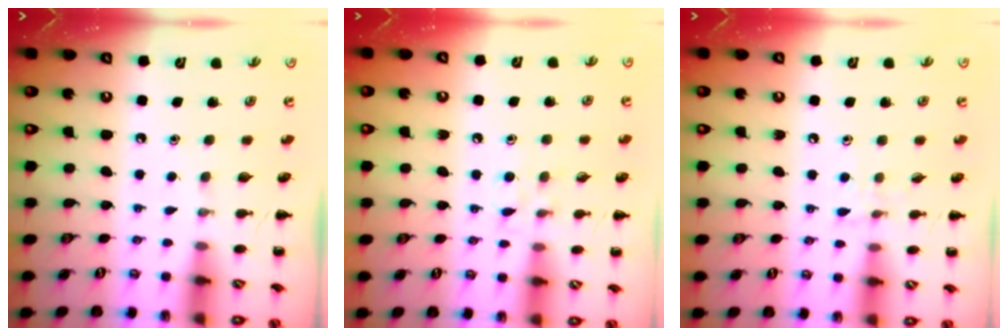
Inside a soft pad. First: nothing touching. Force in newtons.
{"total": 6.0, "press": 5.7, "slide": 1.9}
{"total": 4.6, "press": 4.3, "slide": 1.4}